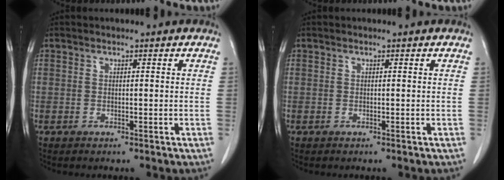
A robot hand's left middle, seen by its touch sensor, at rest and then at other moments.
{"total": 0.0}